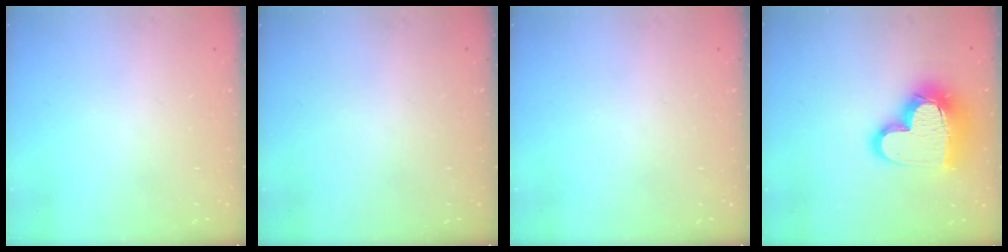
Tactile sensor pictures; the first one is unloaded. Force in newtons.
{"total": 0.0}
{"total": 0.0}
{"total": 19.4, "press": 19.3, "slide": 1.7}